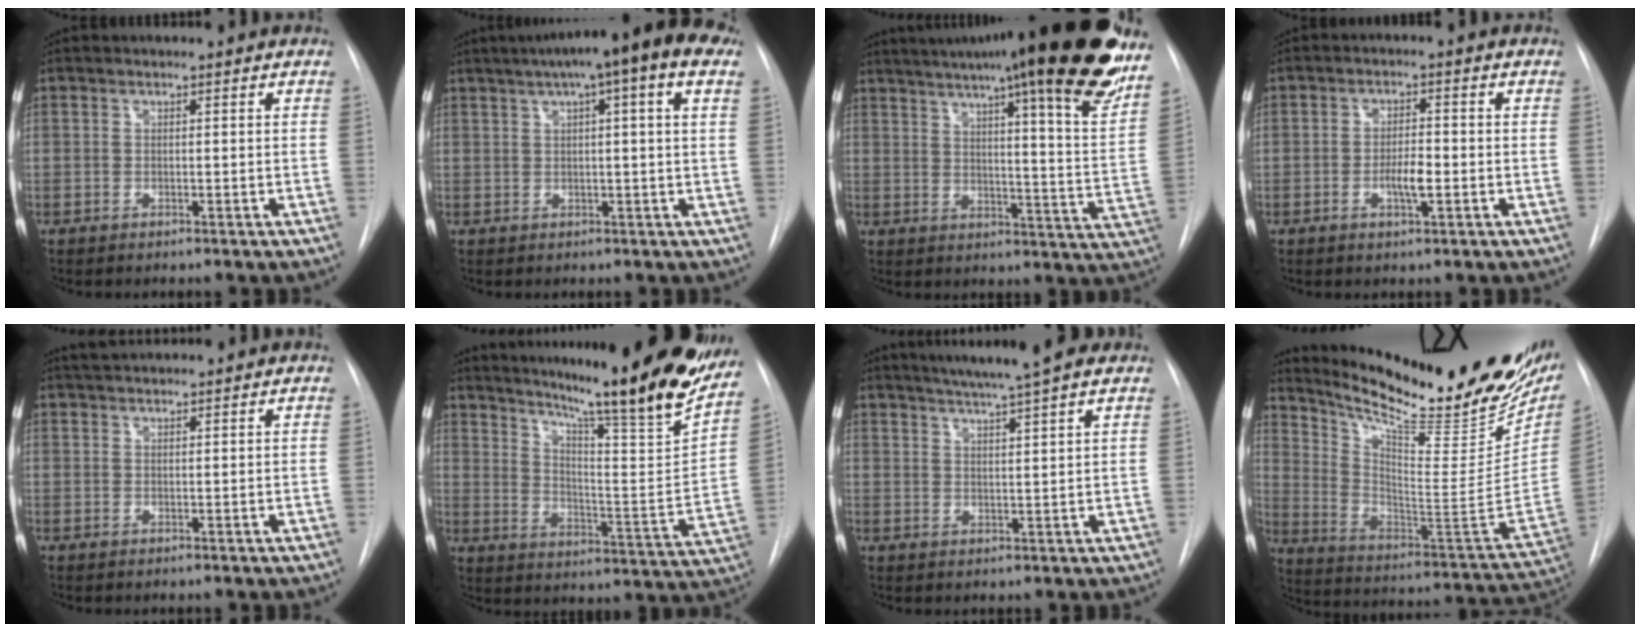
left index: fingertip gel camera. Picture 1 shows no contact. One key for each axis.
{"total": 14.5, "fx": 8.2, "fy": 1.6, "fz": 11.9, "tx": -0.182, "ty": 0.048, "tz": 0.102}
{"total": 29.6, "fx": 22.4, "fy": 2.1, "fz": 19.3, "tx": -0.243, "ty": -0.034, "tz": 0.292}
{"total": 3.8, "fx": -1.1, "fy": 0.8, "fz": 3.6, "tx": -0.063, "ty": 0.000, "tz": -0.017}
{"total": 4.6, "fx": 4.3, "fy": 0.6, "fz": 1.5, "tx": -0.025, "ty": 0.039, "tz": 0.071}
{"total": 28.0, "fx": 23.3, "fy": 1.4, "fz": 15.5, "tx": -0.243, "ty": -0.098, "tz": 0.306}
{"total": 10.4, "fx": 8.8, "fy": 0.0, "fz": 5.5, "tx": -0.089, "ty": 0.017, "tz": 0.117}
{"total": 30.3, "fx": 24.2, "fy": 5.3, "fz": 17.5, "tx": -0.277, "ty": -0.056, "tz": 0.342}